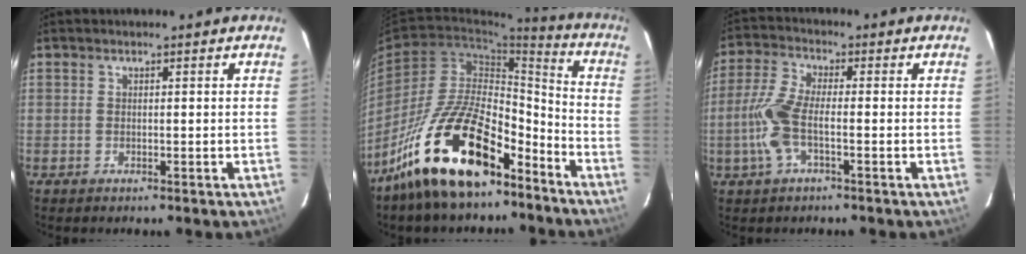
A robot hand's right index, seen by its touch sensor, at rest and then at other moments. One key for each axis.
{"total": 21.2, "fx": -14.7, "fy": 8.5, "fz": 12.6, "tx": -0.228, "ty": 0.019, "tz": -0.248}
{"total": 8.3, "fx": -2.1, "fy": 2.5, "fz": 7.6, "tx": -0.176, "ty": 0.004, "tz": -0.044}